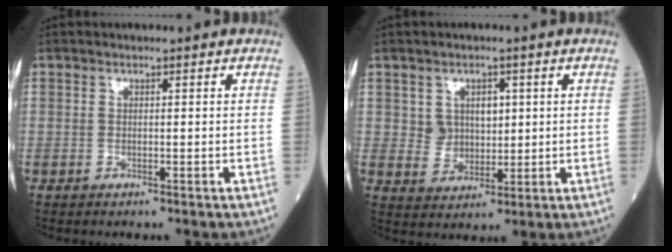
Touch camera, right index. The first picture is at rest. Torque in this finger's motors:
{"motor_torque": [0.04, 0.05, 0.05, 0.04]}